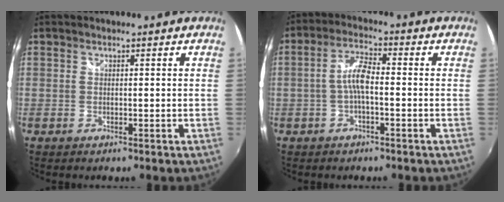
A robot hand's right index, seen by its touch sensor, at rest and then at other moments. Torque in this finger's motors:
{"motor_torque": [0.93, -0.08, 0.52, 0.12]}